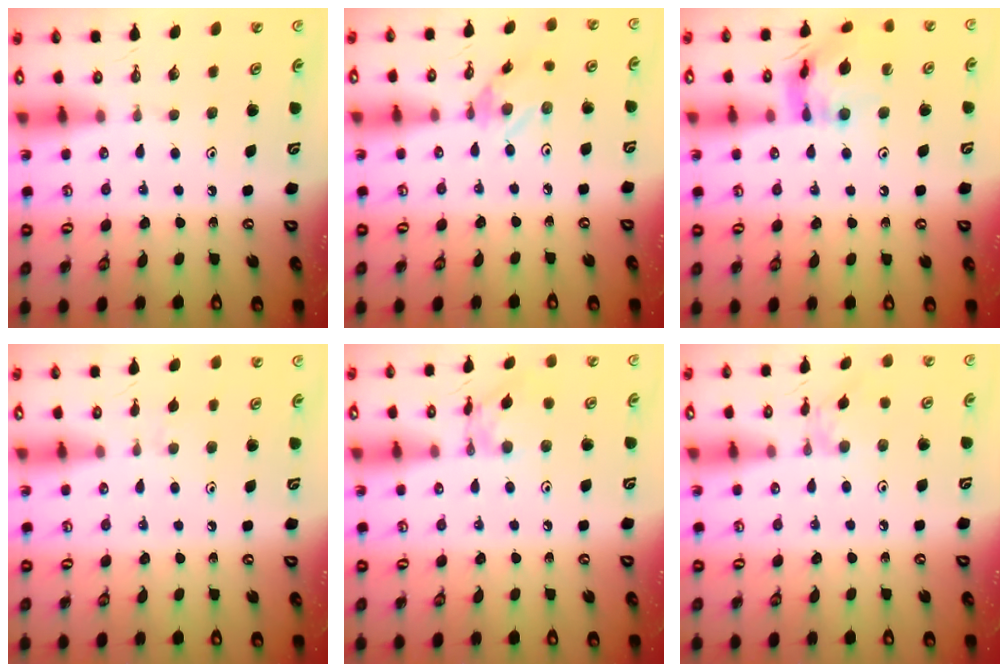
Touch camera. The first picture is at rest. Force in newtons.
{"total": 3.2, "press": 3.2, "slide": 0.1}
{"total": 13.7, "press": 13.6, "slide": 1.4}
{"total": 5.2, "press": 5.1, "slide": 0.7}
{"total": 10.1, "press": 10.1, "slide": 0.9}
{"total": 2.9, "press": 2.9, "slide": 0.2}